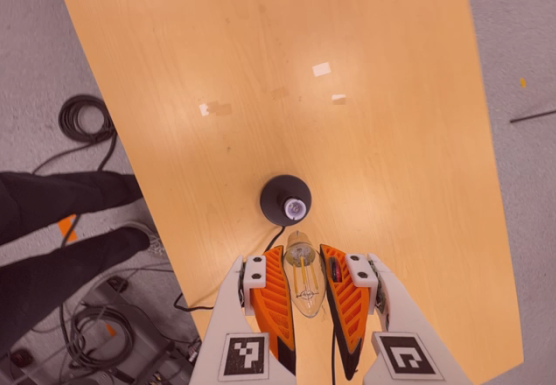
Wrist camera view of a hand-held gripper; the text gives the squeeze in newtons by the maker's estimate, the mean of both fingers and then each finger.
{"total": 21.1, "left": 23.6, "right": 18.6}